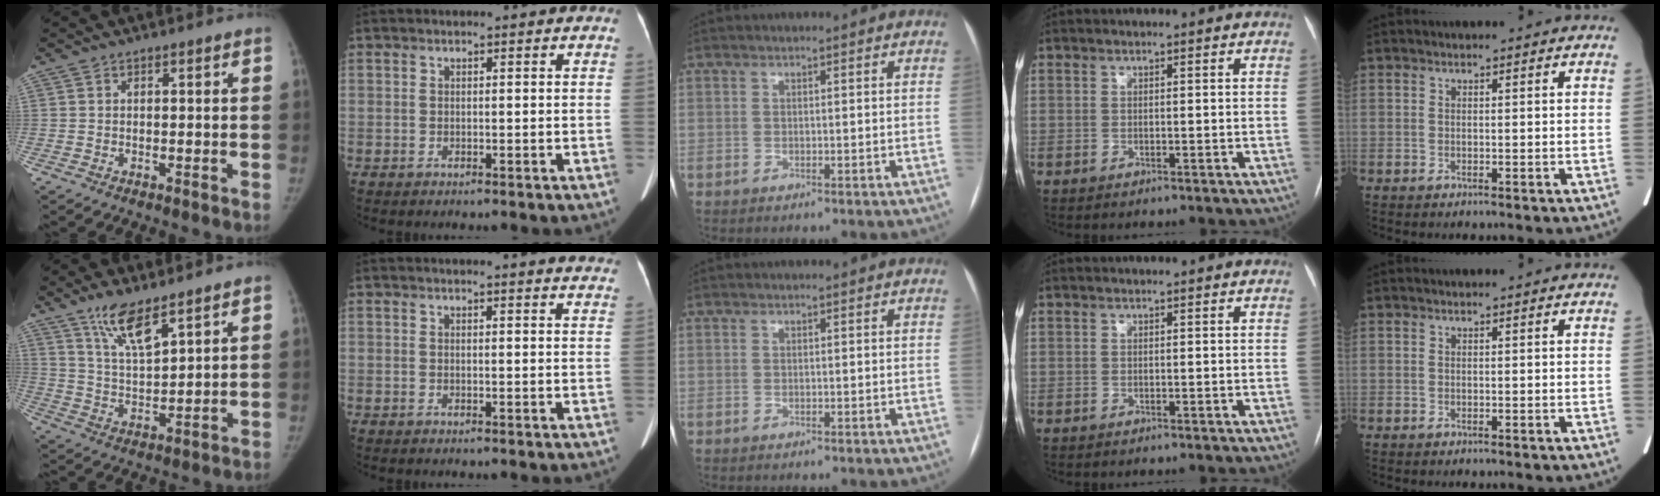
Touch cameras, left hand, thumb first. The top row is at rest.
{"thumb": {"total": 8.7, "force": [6.1, 2.1, 5.8], "torque": [-0.102, -0.037, 0.123]}, "index": {"total": 9.1, "force": [8.9, 0.3, 2.0], "torque": [-0.009, -0.029, 0.072]}}